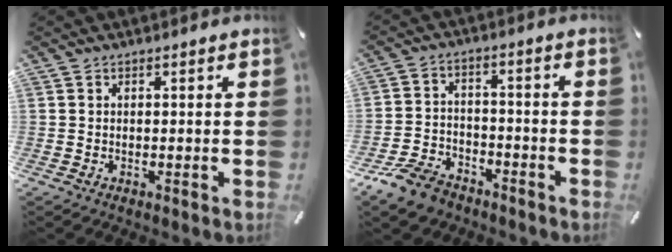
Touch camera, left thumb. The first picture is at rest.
{"total": 9.3, "force": [-7.0, 5.1, 3.3], "torque": [-0.064, 0.044, -0.132]}